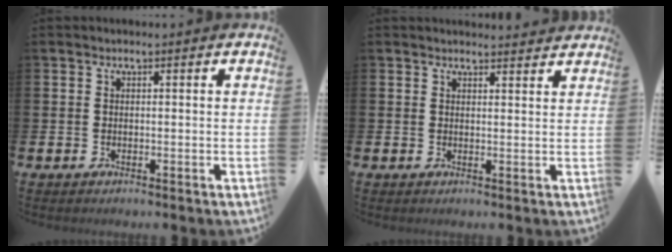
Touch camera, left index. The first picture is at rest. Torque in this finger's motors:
{"motor_torque": [0.44, -0.58, 0.16, 0.00]}